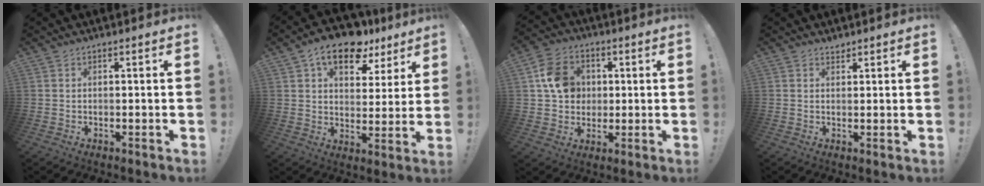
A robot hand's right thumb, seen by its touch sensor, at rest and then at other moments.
{"total": 14.1, "force": [8.8, 7.9, 7.6], "torque": [-0.111, -0.049, 0.156]}
{"total": 12.5, "force": [2.7, 10.8, 5.6], "torque": [-0.078, 0.006, 0.061]}
{"total": 1.4, "force": [1.3, 0.3, 0.2], "torque": [0.003, -0.008, 0.024]}